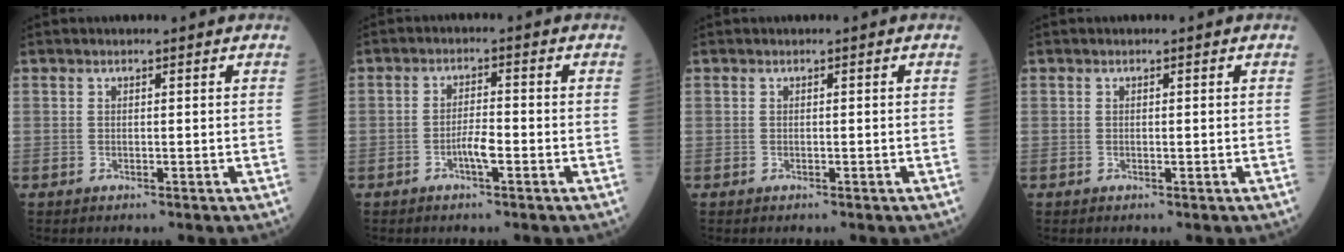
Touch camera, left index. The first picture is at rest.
{"total": 3.1, "force": [-1.6, 0.4, 2.6], "torque": [-0.048, -0.001, -0.033]}
{"total": 0.0}
{"total": 0.0}